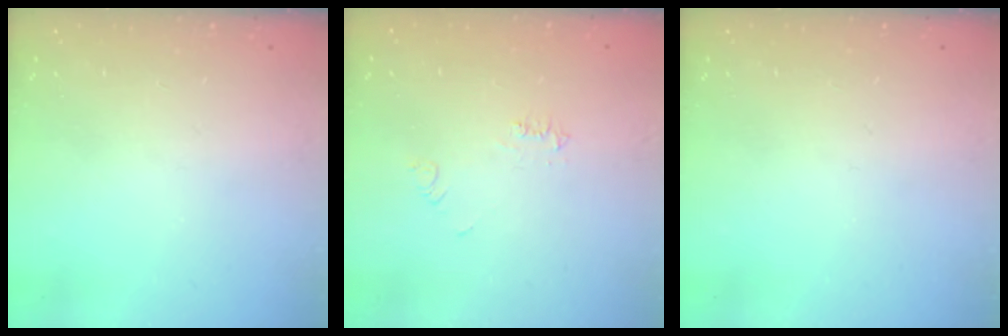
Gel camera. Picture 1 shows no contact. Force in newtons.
{"total": 4.5, "press": 4.5, "slide": 0.7}
{"total": 0.0}